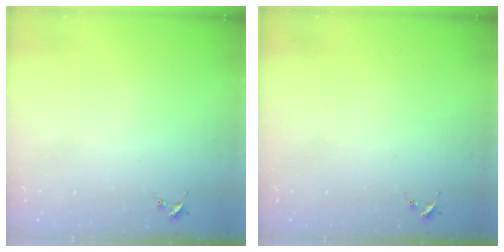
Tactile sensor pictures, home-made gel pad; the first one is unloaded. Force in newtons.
{"total": 0.0}